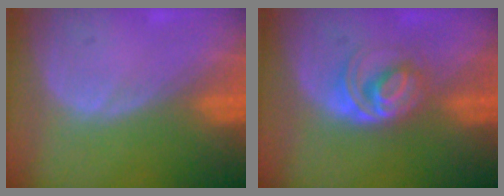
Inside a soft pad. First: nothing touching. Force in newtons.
{"total": 5.2, "press": 4.9, "slide": 1.7}